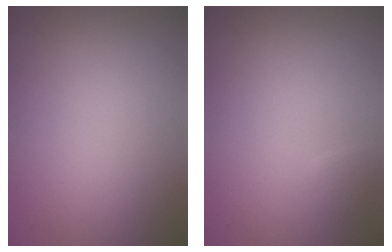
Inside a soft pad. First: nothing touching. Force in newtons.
{"total": 0.7, "press": 0.7, "slide": 0.0}